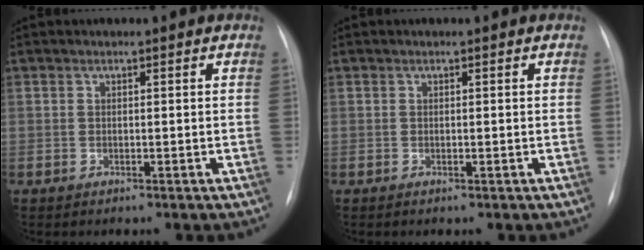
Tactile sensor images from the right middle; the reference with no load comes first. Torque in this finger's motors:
{"motor_torque": [-0.19, -0.02, 0.03, 0.02]}